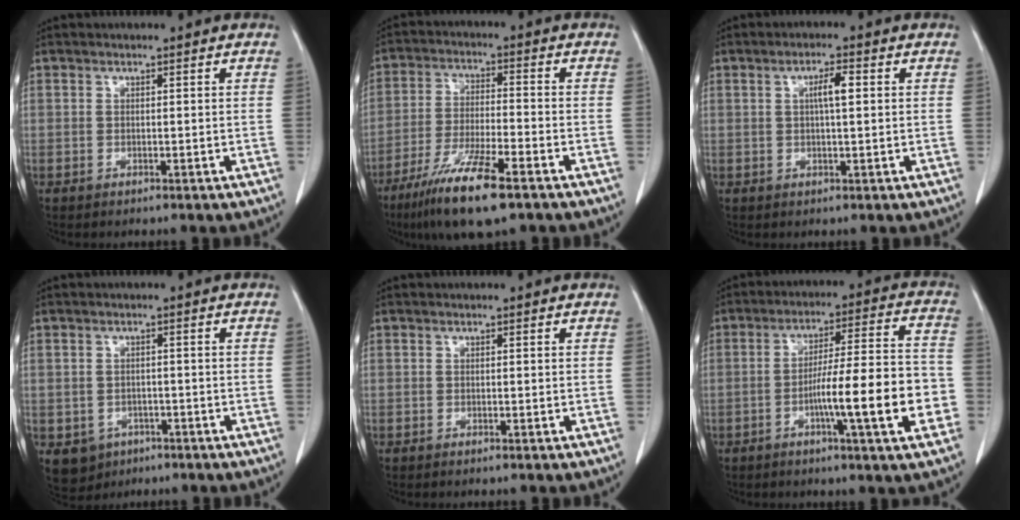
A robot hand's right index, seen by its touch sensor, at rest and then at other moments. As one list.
[{"total": 12.3, "force": [-7.8, 1.3, 9.4], "torque": [-0.181, -0.030, -0.138]}, {"total": 3.3, "force": [0.7, 0.4, 3.2], "torque": [-0.058, 0.004, 0.011]}, {"total": 4.9, "force": [-2.4, 4.0, 1.2], "torque": [-0.016, 0.003, -0.029]}, {"total": 0.0}, {"total": 14.0, "force": [-4.1, 0.7, 13.4], "torque": [-0.206, 0.007, -0.062]}]